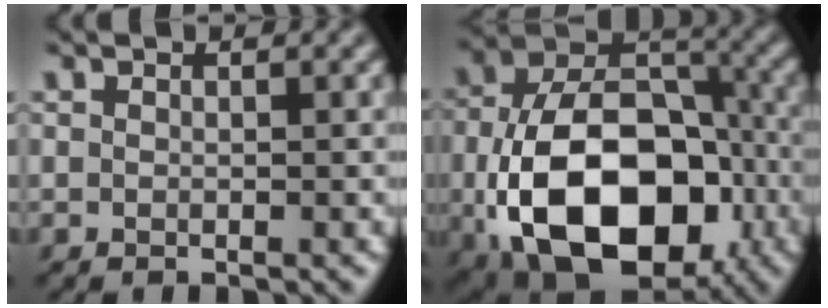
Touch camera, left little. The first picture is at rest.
{"total": 15.8, "force": [-4.6, 10.1, 11.2], "torque": [-0.191, -0.029, -0.068]}